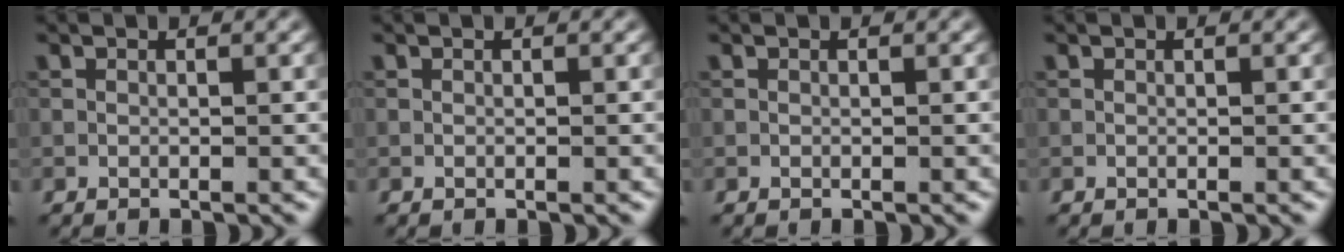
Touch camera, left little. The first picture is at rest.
{"total": 0.0}
{"total": 0.0}
{"total": 0.0}